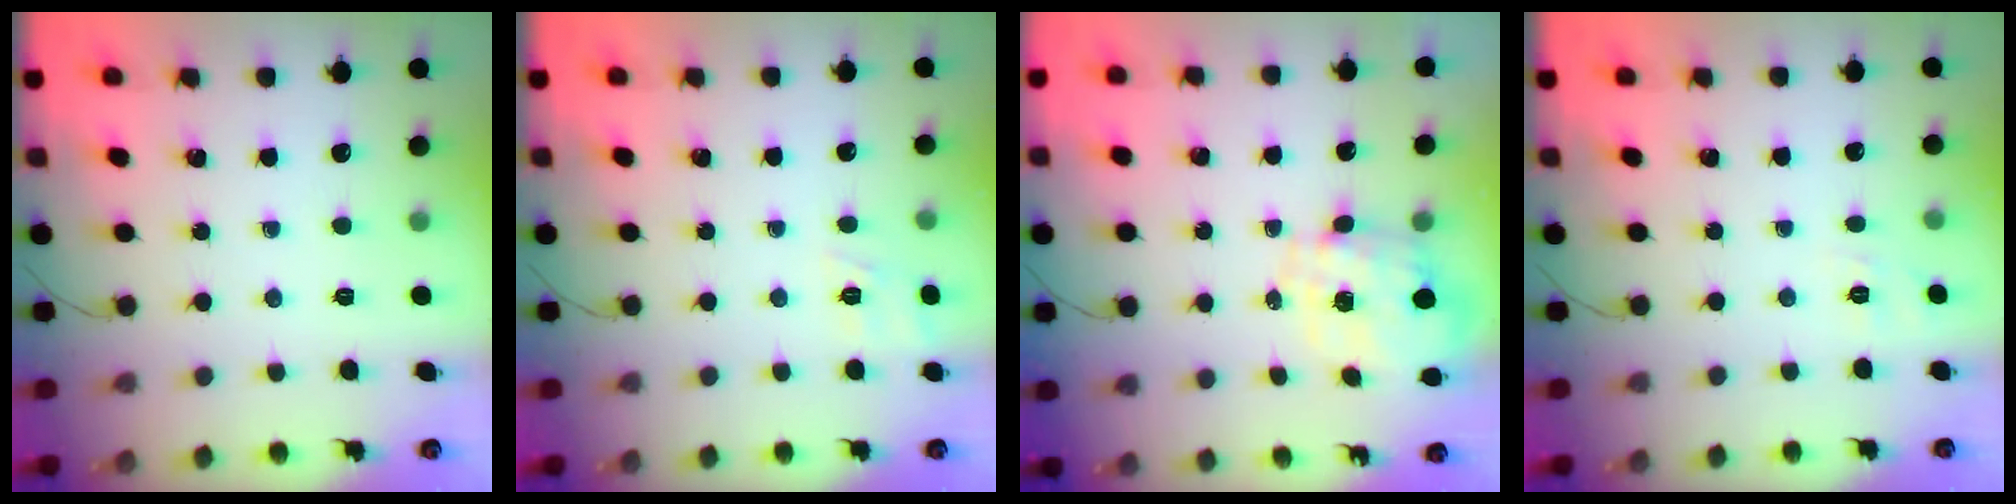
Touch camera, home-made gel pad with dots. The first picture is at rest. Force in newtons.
{"total": 3.2, "press": 2.6, "slide": 1.8}
{"total": 1.3, "press": 1.2, "slide": 0.5}
{"total": 2.9, "press": 2.4, "slide": 1.7}